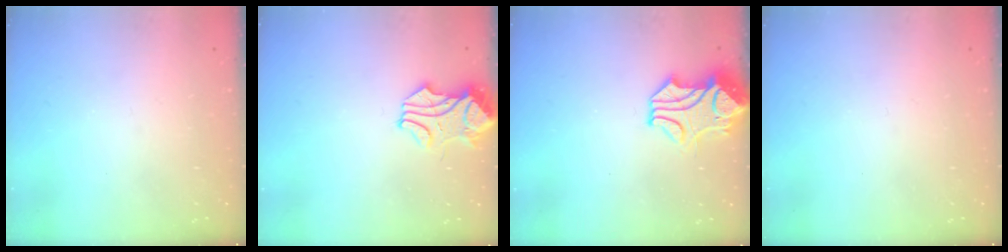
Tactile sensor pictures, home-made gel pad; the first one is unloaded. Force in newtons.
{"total": 1.6, "press": 1.4, "slide": 0.8}
{"total": 2.5, "press": 2.3, "slide": 1.0}
{"total": 0.0}